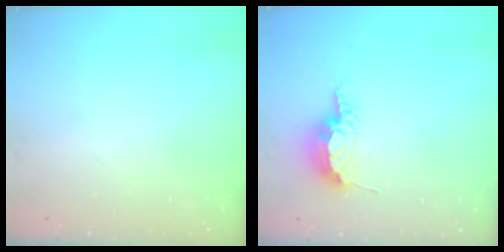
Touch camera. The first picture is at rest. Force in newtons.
{"total": 8.3, "press": 8.3, "slide": 0.3}